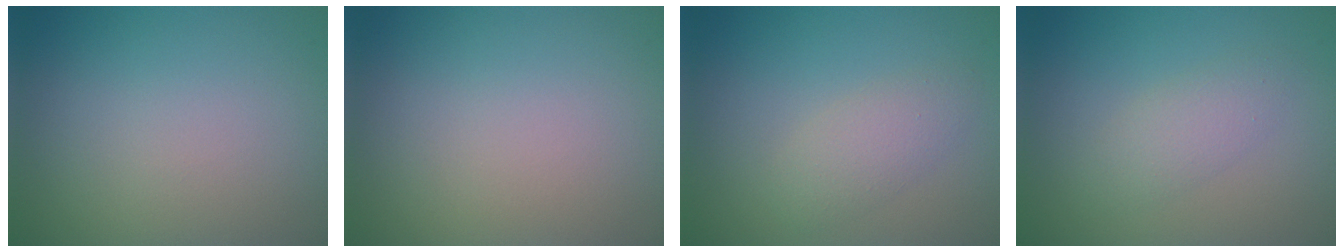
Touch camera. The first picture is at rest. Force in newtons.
{"total": 0.0}
{"total": 2.3, "press": 2.3, "slide": 0.1}
{"total": 2.7, "press": 2.7, "slide": 0.2}